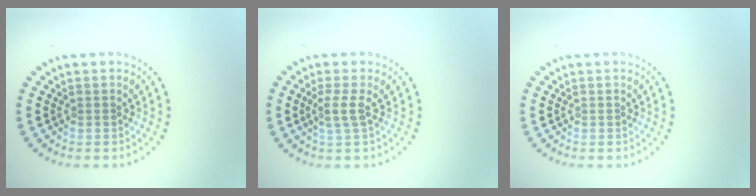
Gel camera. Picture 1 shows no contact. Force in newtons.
{"total": 1.7, "press": 1.3, "slide": 1.0}
{"total": 0.0}